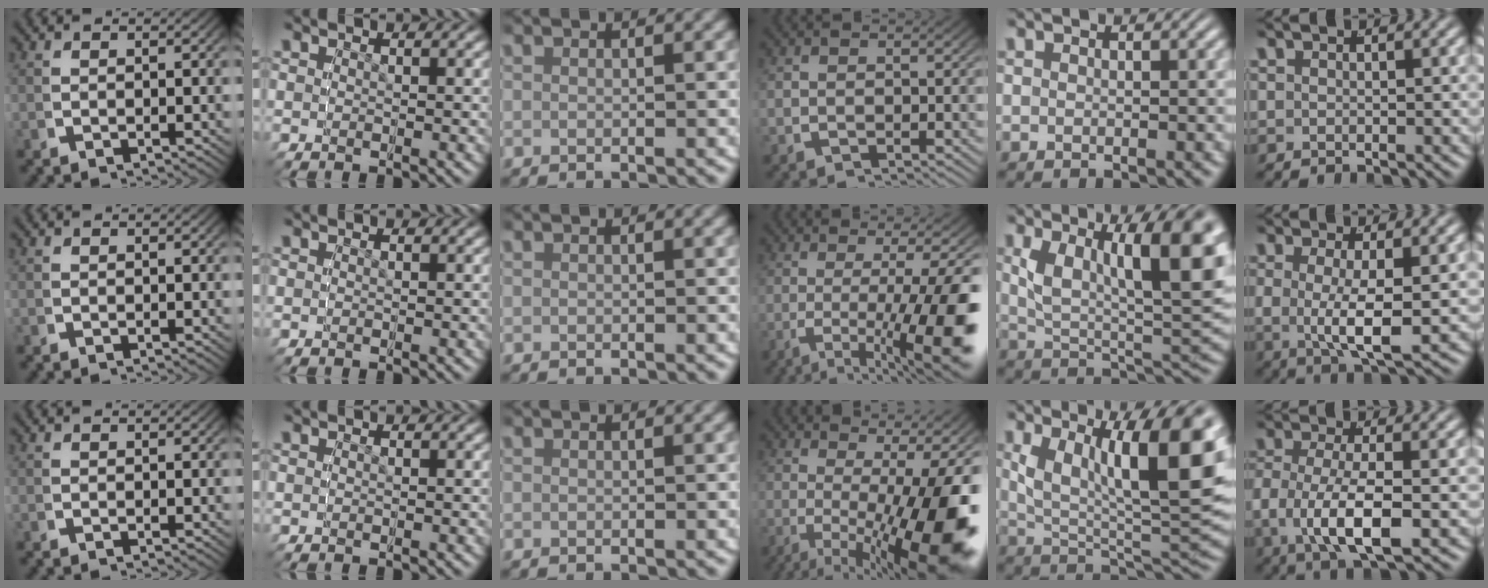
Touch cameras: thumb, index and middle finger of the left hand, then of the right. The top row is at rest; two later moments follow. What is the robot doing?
{"motion": "grasp_and_lifting", "object": "button"}